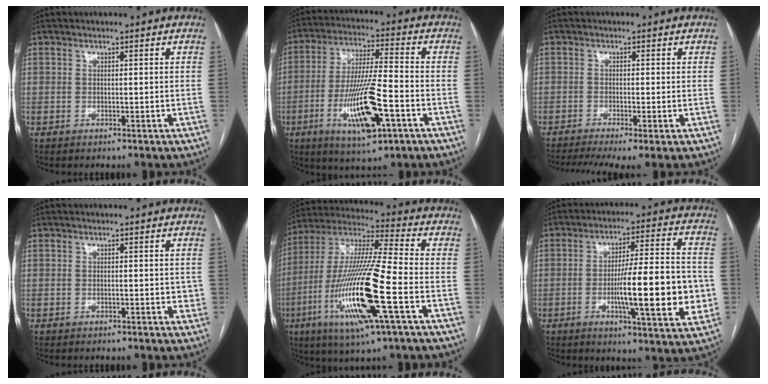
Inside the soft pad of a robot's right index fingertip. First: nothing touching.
{"total": 14.3, "force": [-5.3, 2.1, 13.1], "torque": [-0.254, -0.014, -0.089]}
{"total": 7.2, "force": [-4.8, 0.9, 5.2], "torque": [-0.090, -0.010, -0.082]}
{"total": 1.5, "force": [0.0, 0.9, 1.2], "torque": [-0.011, 0.001, -0.001]}
{"total": 20.9, "force": [-6.6, 1.4, 19.7], "torque": [-0.424, -0.027, -0.127]}
{"total": 16.6, "force": [-2.9, 1.9, 16.2], "torque": [-0.245, 0.000, -0.043]}